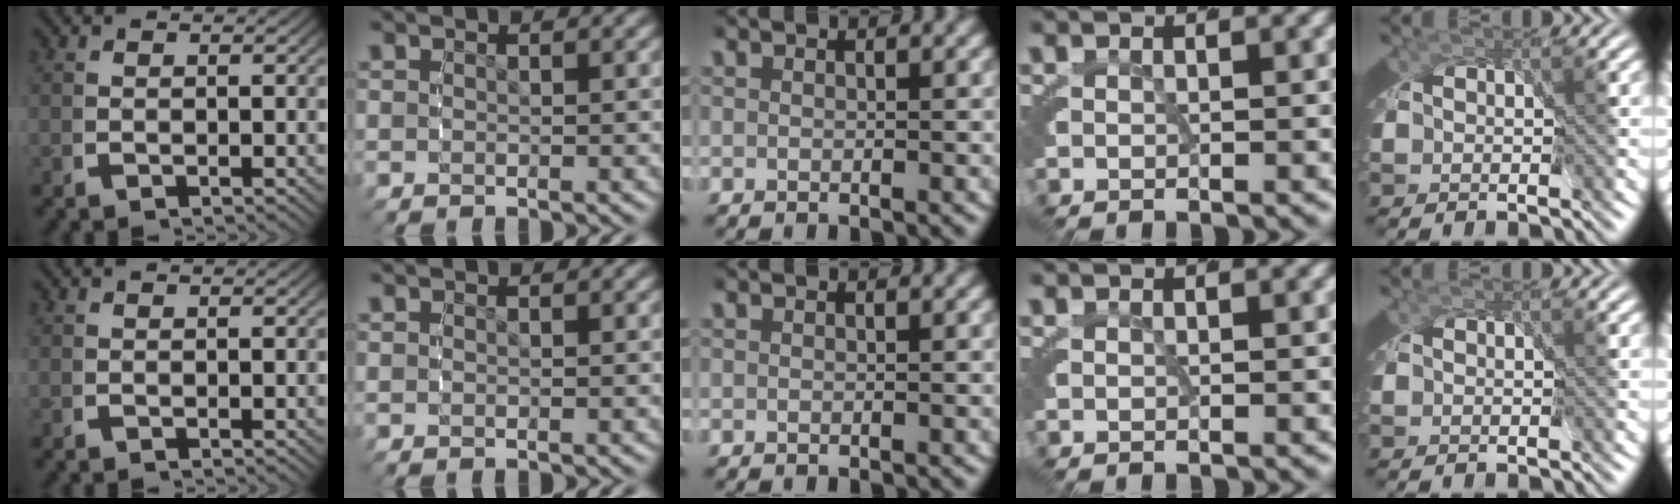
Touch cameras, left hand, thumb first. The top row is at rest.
{}